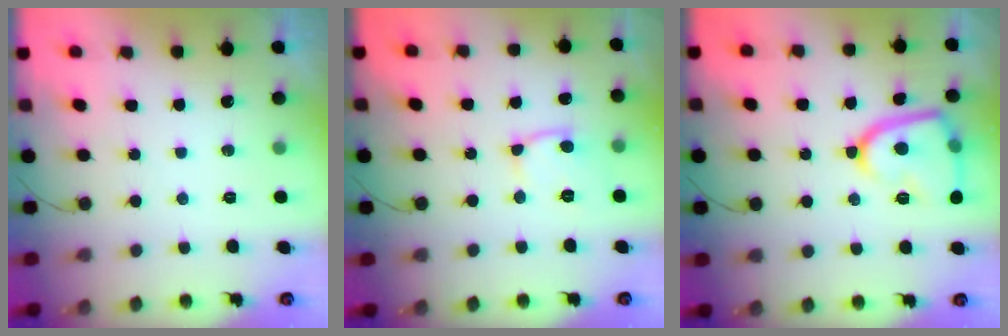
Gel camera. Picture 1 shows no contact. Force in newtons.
{"total": 9.3, "press": 9.2, "slide": 1.2}
{"total": 15.1, "press": 15.0, "slide": 1.4}